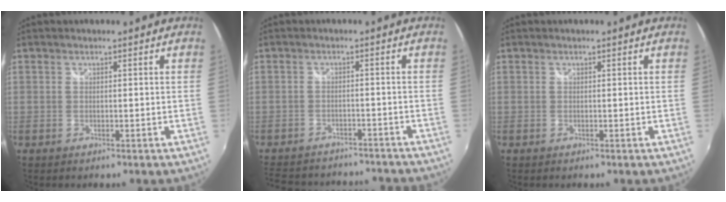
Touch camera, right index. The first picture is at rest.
{"total": 16.8, "force": [-14.4, 6.0, 6.1], "torque": [-0.140, 0.011, -0.194]}
{"total": 0.0}